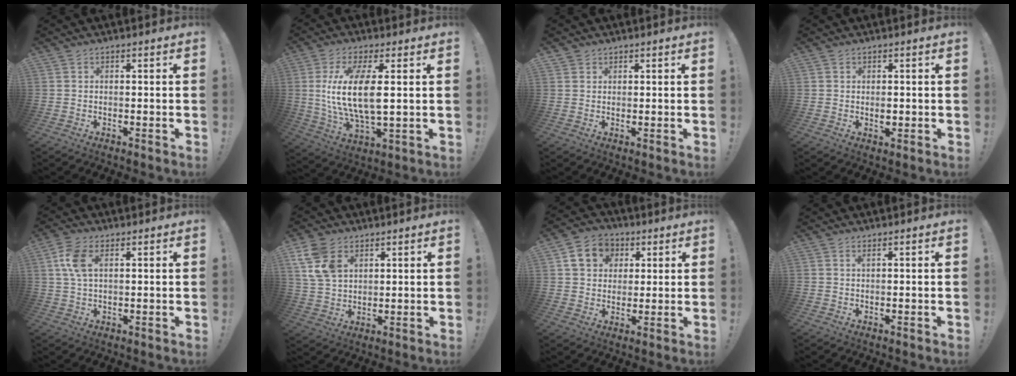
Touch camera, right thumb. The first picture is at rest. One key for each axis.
{"total": 15.2, "fx": 1.9, "fy": 5.5, "fz": 14.1, "tx": -0.279, "ty": -0.015, "tz": 0.024}
{"total": 1.2, "fx": 1.0, "fy": 0.7, "fz": 0.1, "tx": 0.006, "ty": -0.007, "tz": 0.016}
{"total": 1.8, "fx": -0.3, "fy": 1.4, "fz": 1.1, "tx": -0.003, "ty": -0.004, "tz": -0.008}
{"total": 7.7, "fx": 2.4, "fy": 4.0, "fz": 6.2, "tx": -0.132, "ty": -0.001, "tz": 0.041}
{"total": 12.9, "fx": 5.6, "fy": 8.8, "fz": 7.7, "tx": -0.152, "ty": -0.010, "tz": 0.109}
{"total": 11.3, "fx": 4.3, "fy": 9.4, "fz": 4.6, "tx": -0.062, "ty": -0.009, "tz": 0.088}
{"total": 0.8, "fx": 0.4, "fy": 0.0, "fz": 0.7, "tx": -0.013, "ty": 0.001, "tz": 0.006}